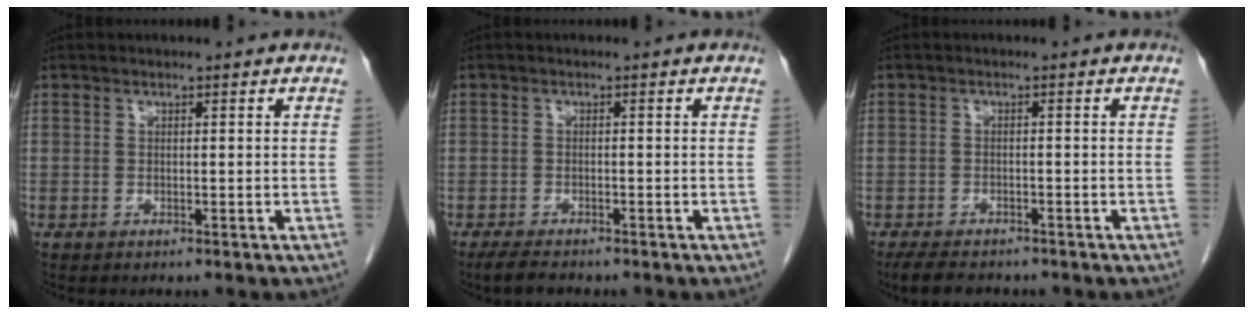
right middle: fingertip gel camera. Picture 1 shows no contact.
{"total": 2.8, "force": [-2.3, 0.7, 1.4], "torque": [-0.032, -0.007, -0.037]}
{"total": 5.3, "force": [-4.4, 2.0, 2.3], "torque": [-0.038, -0.008, -0.064]}